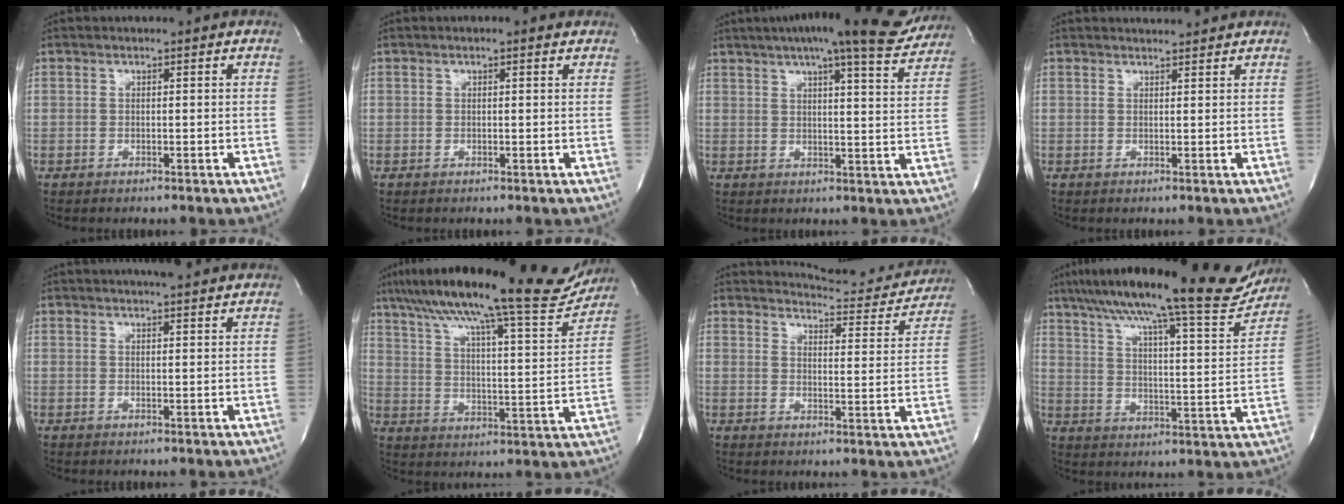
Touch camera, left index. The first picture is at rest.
{"total": 0.9, "force": [0.5, 0.3, 0.7], "torque": [-0.017, 0.003, 0.003]}
{"total": 18.8, "force": [15.7, 2.4, 10.2], "torque": [-0.149, 0.011, 0.195]}
{"total": 3.1, "force": [3.0, 0.2, 0.4], "torque": [-0.013, 0.007, 0.043]}
{"total": 7.7, "force": [6.8, 0.8, 3.5], "torque": [-0.052, 0.016, 0.081]}
{"total": 25.3, "force": [21.5, 2.5, 13.1], "torque": [-0.213, -0.017, 0.296]}
{"total": 12.1, "force": [12.0, 1.5, 0.9], "torque": [0.000, -0.043, 0.133]}
{"total": 25.1, "force": [21.2, 2.7, 13.1], "torque": [-0.210, -0.022, 0.287]}